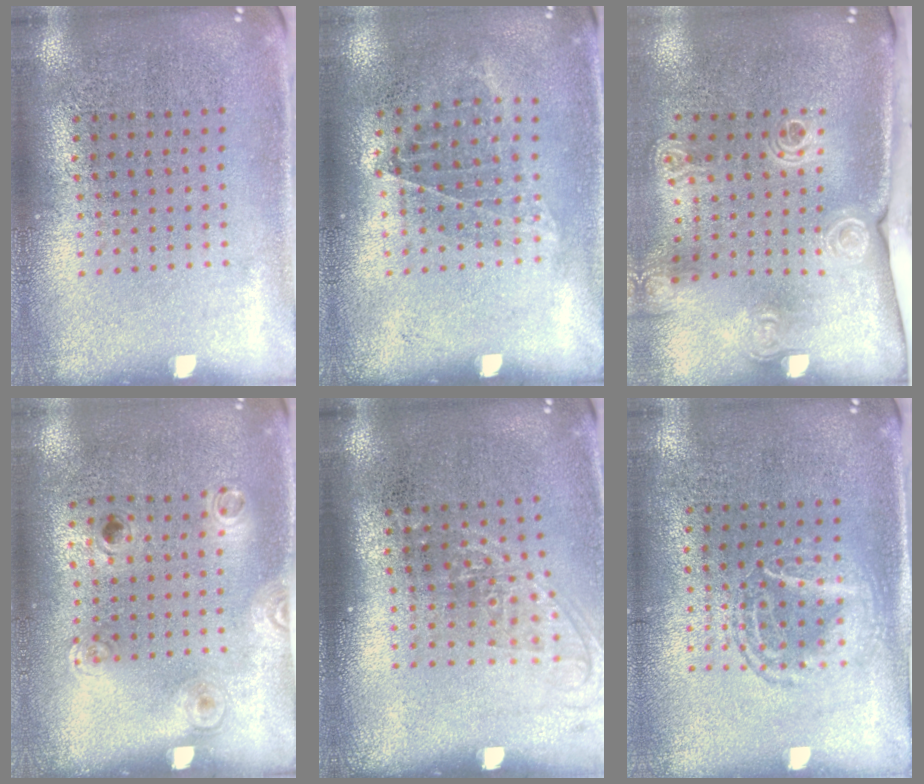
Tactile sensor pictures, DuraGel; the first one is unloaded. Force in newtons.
{"total": 0.9, "press": 0.8, "slide": 0.5}
{"total": 2.0, "press": 1.5, "slide": 1.4}
{"total": 1.2, "press": 0.8, "slide": 0.8}
{"total": 1.3, "press": 1.0, "slide": 0.8}
{"total": 1.3, "press": 1.2, "slide": 0.5}